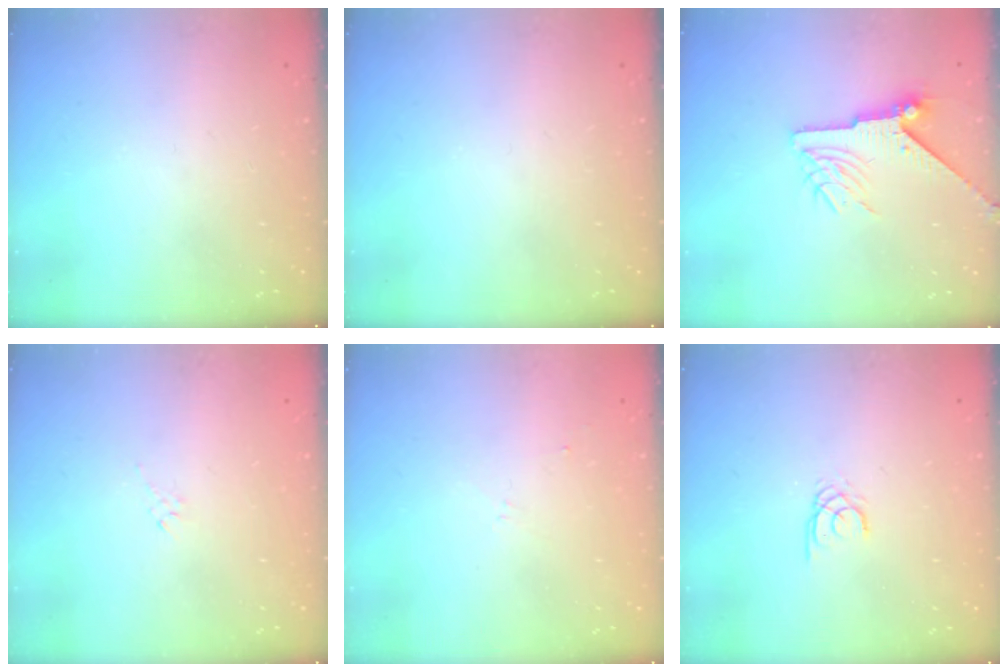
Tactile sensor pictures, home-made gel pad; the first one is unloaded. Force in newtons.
{"total": 0.0}
{"total": 8.4, "press": 8.3, "slide": 0.2}
{"total": 2.8, "press": 2.7, "slide": 0.6}
{"total": 2.2, "press": 2.1, "slide": 0.7}
{"total": 1.9, "press": 1.9, "slide": 0.3}